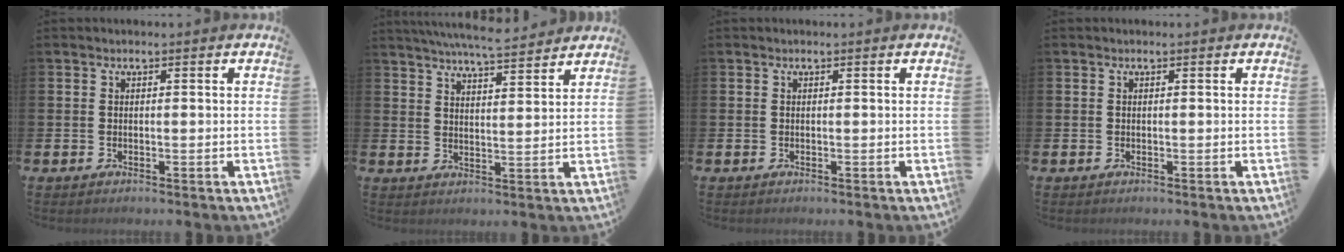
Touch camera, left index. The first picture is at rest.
{"total": 6.6, "force": [6.4, 0.0, 1.5], "torque": [-0.038, -0.035, 0.113]}
{"total": 0.0}
{"total": 0.0}